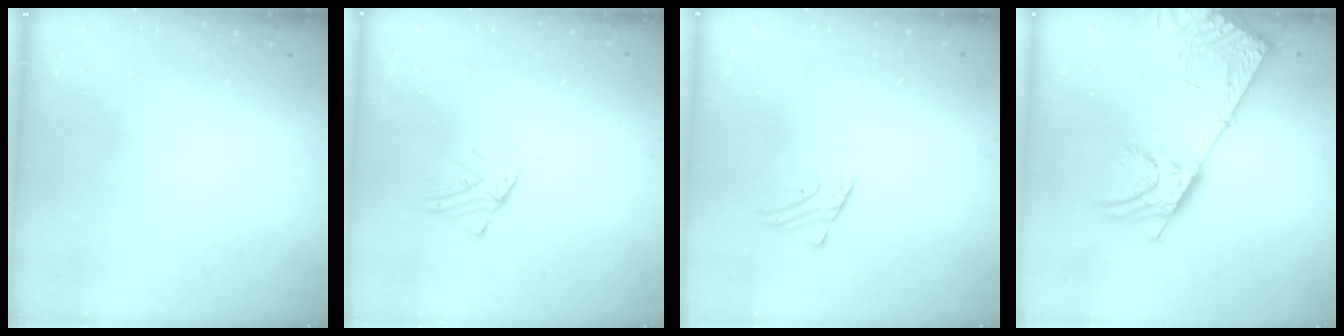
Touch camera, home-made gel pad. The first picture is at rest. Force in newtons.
{"total": 1.6, "press": 1.6, "slide": 0.1}
{"total": 1.6, "press": 1.6, "slide": 0.1}
{"total": 13.3, "press": 13.0, "slide": 3.0}